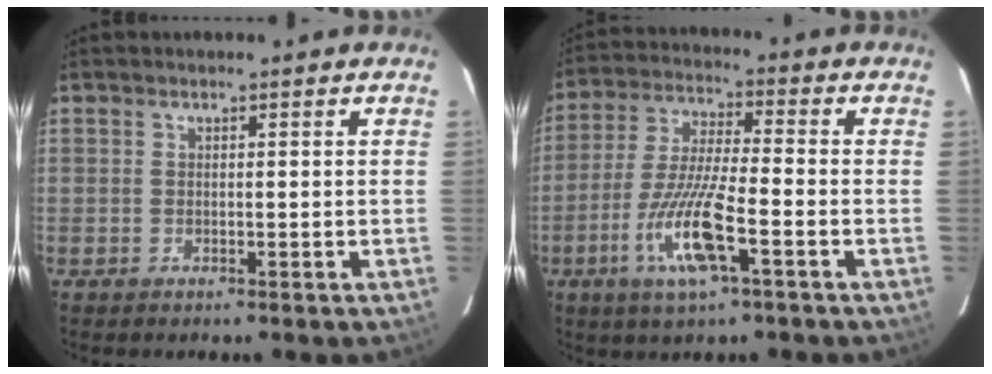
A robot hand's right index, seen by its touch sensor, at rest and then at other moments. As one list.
[{"total": 11.8, "force": [-4.7, 1.2, 10.8], "torque": [-0.216, -0.015, -0.089]}]